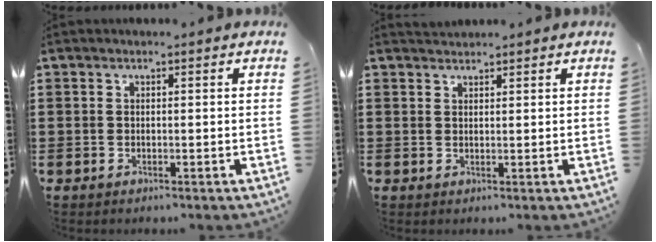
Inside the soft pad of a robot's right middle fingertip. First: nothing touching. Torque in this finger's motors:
{"motor_torque": [-0.13, -0.03, 0.04, -0.02]}